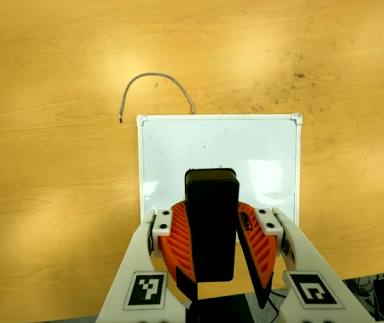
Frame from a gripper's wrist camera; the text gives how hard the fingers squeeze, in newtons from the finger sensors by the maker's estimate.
{"total": 9.2, "left": 9.4, "right": 9.1}